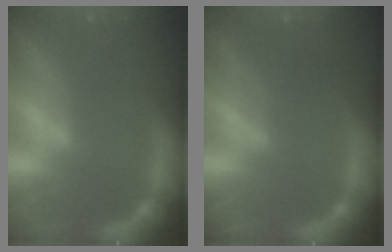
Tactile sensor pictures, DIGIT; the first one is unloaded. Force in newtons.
{"total": 2.0}